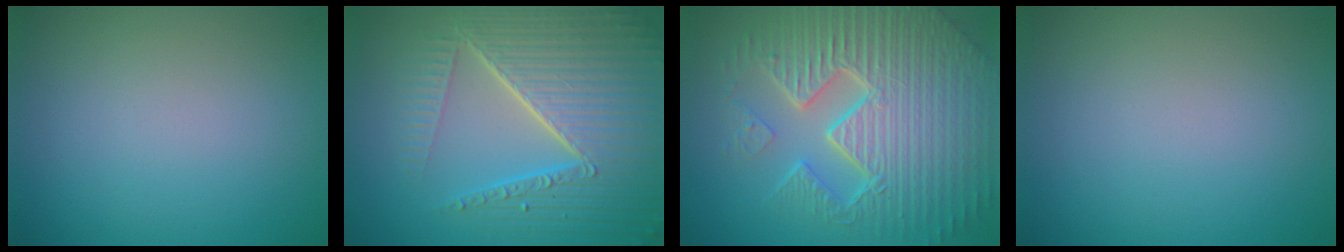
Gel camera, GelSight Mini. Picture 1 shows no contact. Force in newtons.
{"total": 9.3, "press": 6.1, "slide": 6.9}
{"total": 10.8, "press": 7.0, "slide": 8.3}
{"total": 0.0}